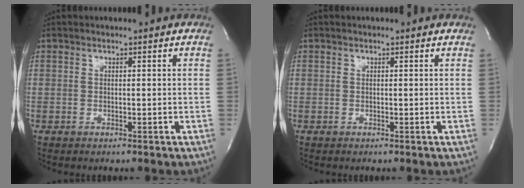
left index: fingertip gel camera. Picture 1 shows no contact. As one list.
[{"total": 0.0}]